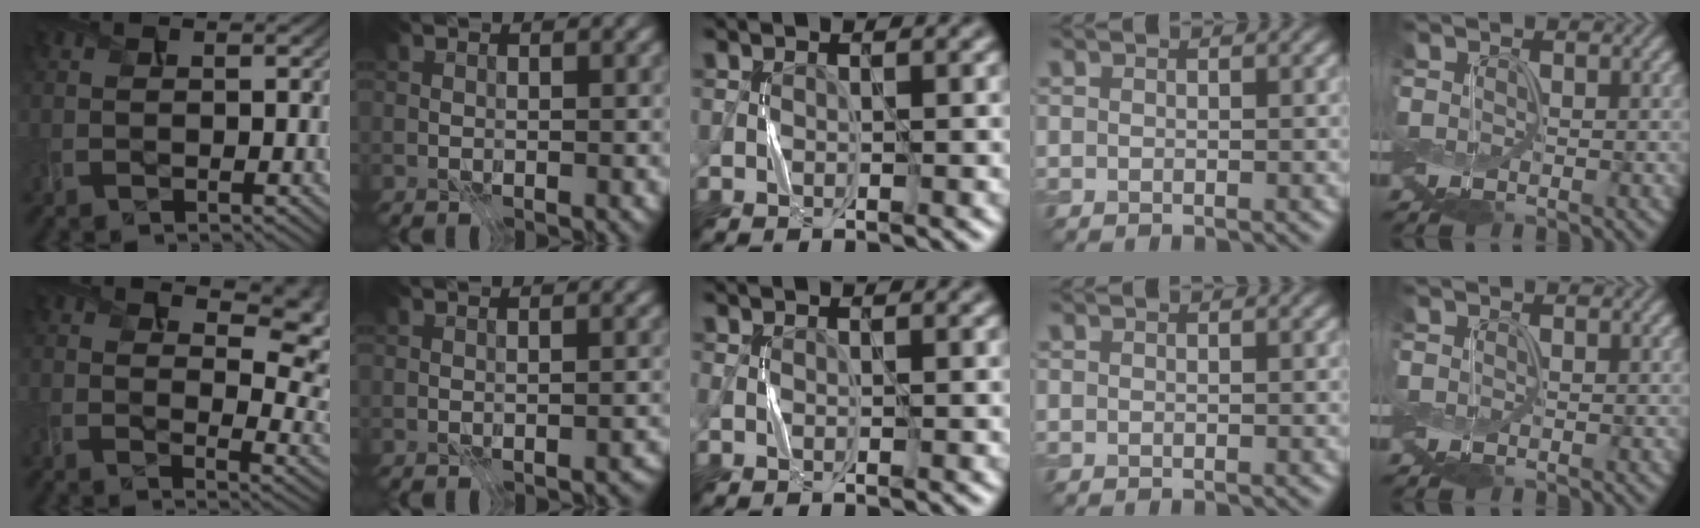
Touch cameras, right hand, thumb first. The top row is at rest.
{"thumb": {"total": 11.6, "force": [6.1, 5.6, 8.1], "torque": [-0.123, -0.008, 0.106]}, "index": {"total": 0.8, "force": [-0.6, 0.4, 0.4], "torque": [-0.002, -0.006, -0.004]}}